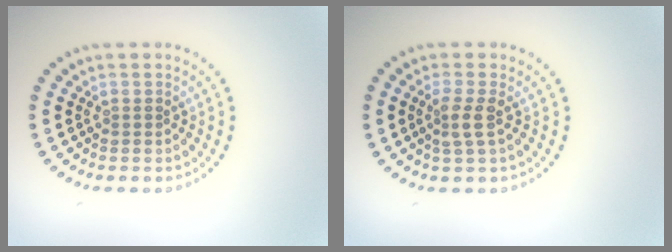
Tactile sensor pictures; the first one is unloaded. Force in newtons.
{"total": 1.8, "press": 1.4, "slide": 1.1}